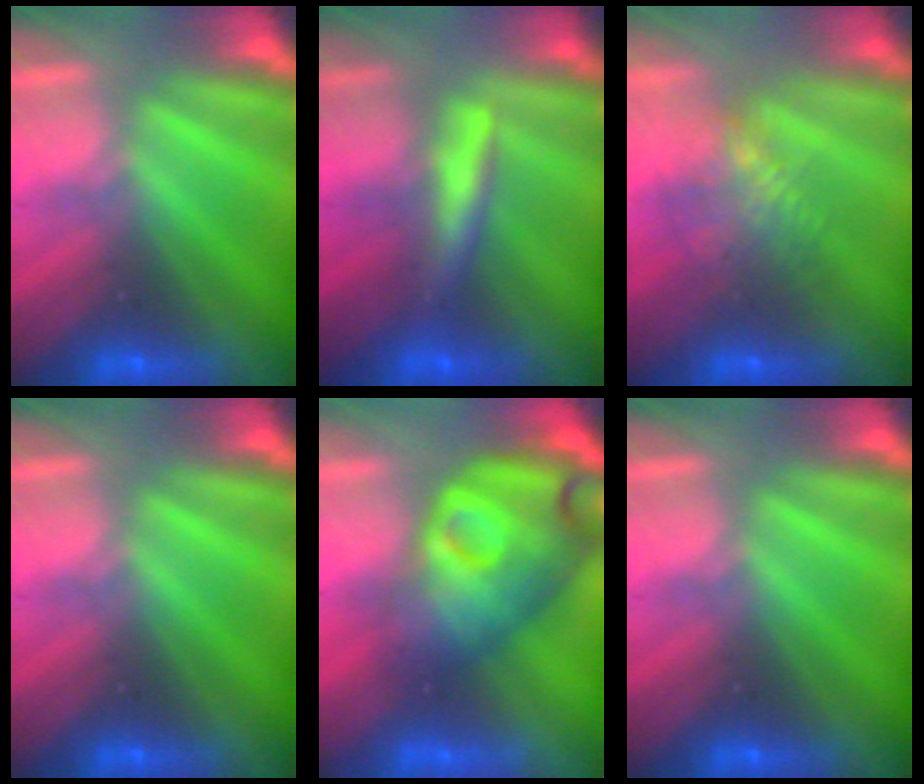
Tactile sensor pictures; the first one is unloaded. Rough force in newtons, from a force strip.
{"total": 2.6}
{"total": 4.9}
{"total": 0.0}
{"total": 4.2}
{"total": 0.0}